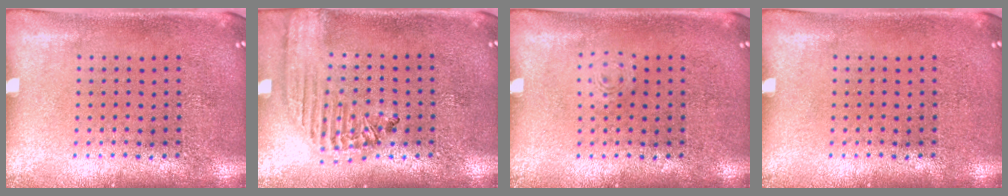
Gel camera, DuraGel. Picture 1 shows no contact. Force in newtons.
{"total": 1.8, "press": 1.6, "slide": 0.7}
{"total": 0.5, "press": 0.5, "slide": 0.2}
{"total": 0.0}